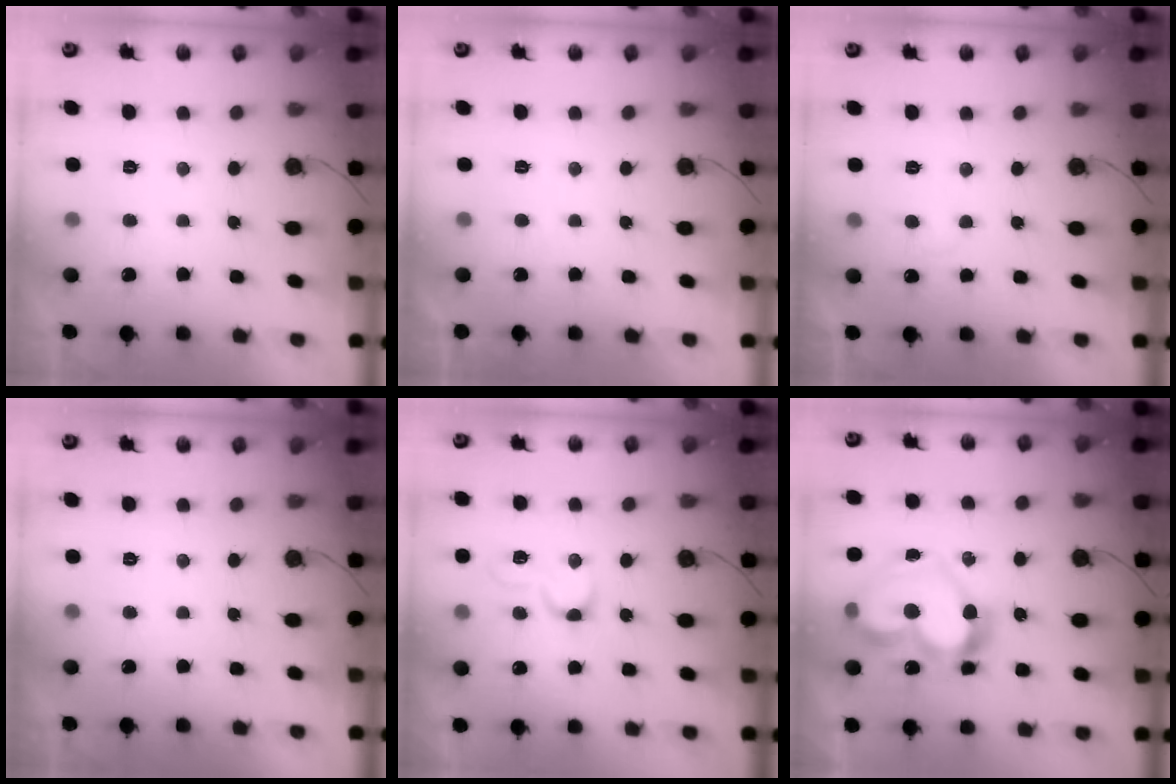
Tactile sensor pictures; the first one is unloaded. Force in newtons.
{"total": 1.7, "press": 1.7, "slide": 0.1}
{"total": 4.5, "press": 4.5, "slide": 0.3}
{"total": 0.0}
{"total": 4.9, "press": 4.9, "slide": 0.8}
{"total": 19.3, "press": 19.1, "slide": 2.5}